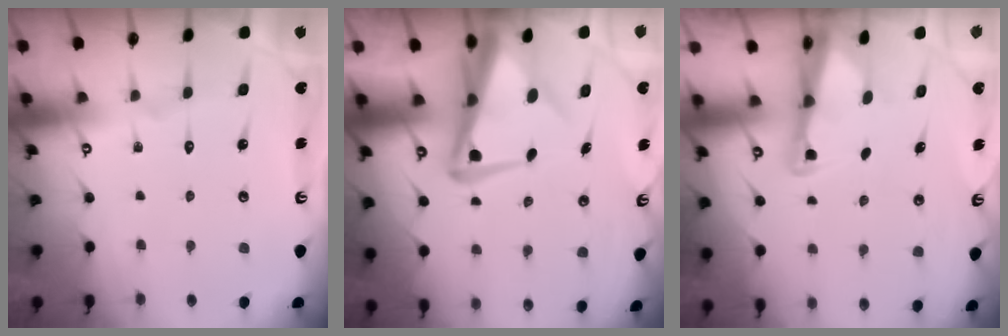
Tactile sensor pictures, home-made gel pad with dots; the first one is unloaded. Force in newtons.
{"total": 7.9, "press": 7.7, "slide": 1.5}
{"total": 2.4, "press": 2.4, "slide": 0.3}